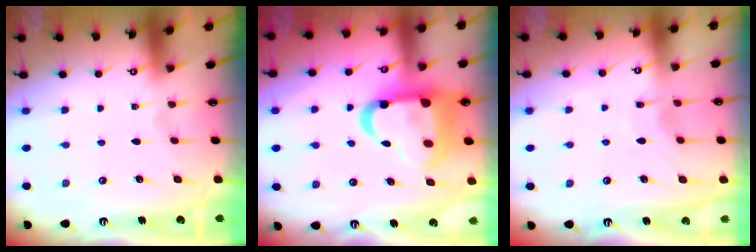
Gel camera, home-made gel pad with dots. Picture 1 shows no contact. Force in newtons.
{"total": 17.9, "press": 17.7, "slide": 2.2}
{"total": 5.3, "press": 5.3, "slide": 0.5}